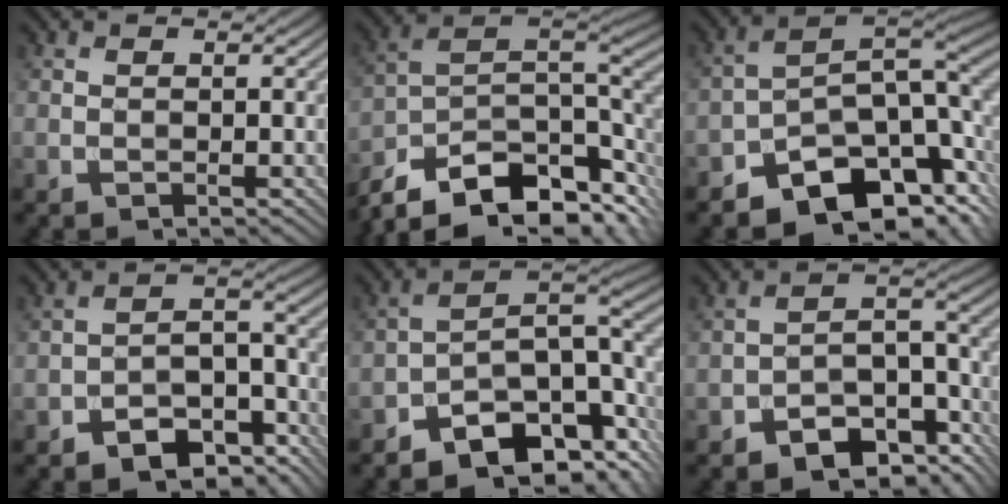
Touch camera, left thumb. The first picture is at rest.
{"total": 15.1, "force": [-9.4, 6.6, 9.8], "torque": [-0.209, -0.031, -0.143]}
{"total": 11.5, "force": [-6.6, 6.0, 7.3], "torque": [-0.097, -0.019, -0.116]}
{"total": 7.8, "force": [-5.4, 4.1, 3.8], "torque": [-0.049, -0.002, -0.096]}
{"total": 11.5, "force": [-7.0, 5.0, 7.7], "torque": [-0.110, -0.006, -0.125]}
{"total": 9.3, "force": [-6.1, 5.0, 5.0], "torque": [-0.065, -0.005, -0.109]}